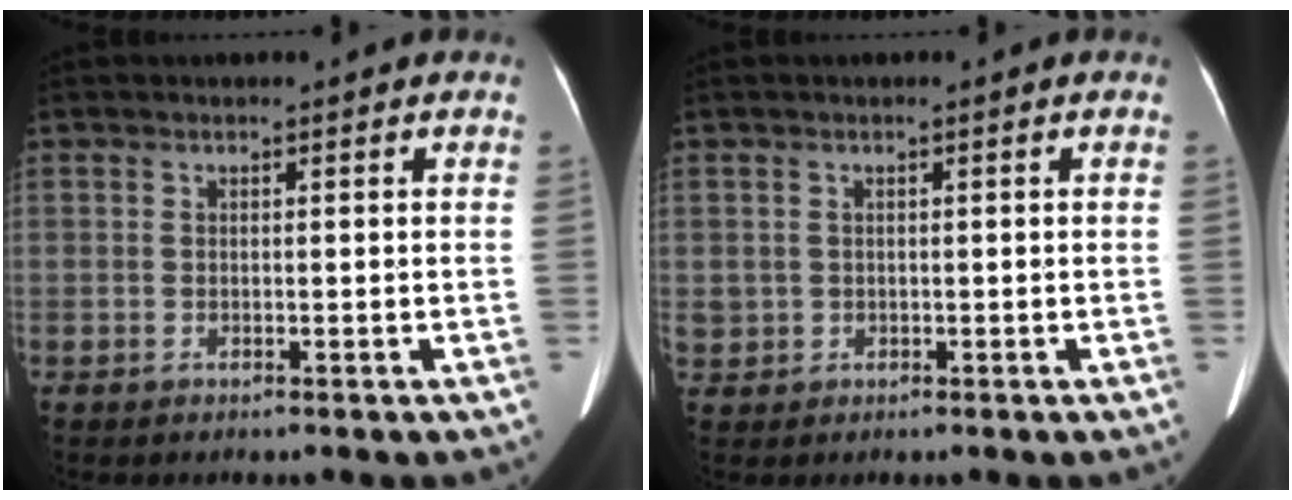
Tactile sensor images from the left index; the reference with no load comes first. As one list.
[{"total": 1.7, "force": [0.1, 1.7, 0.3], "torque": [-0.001, 0.008, 0.009]}]